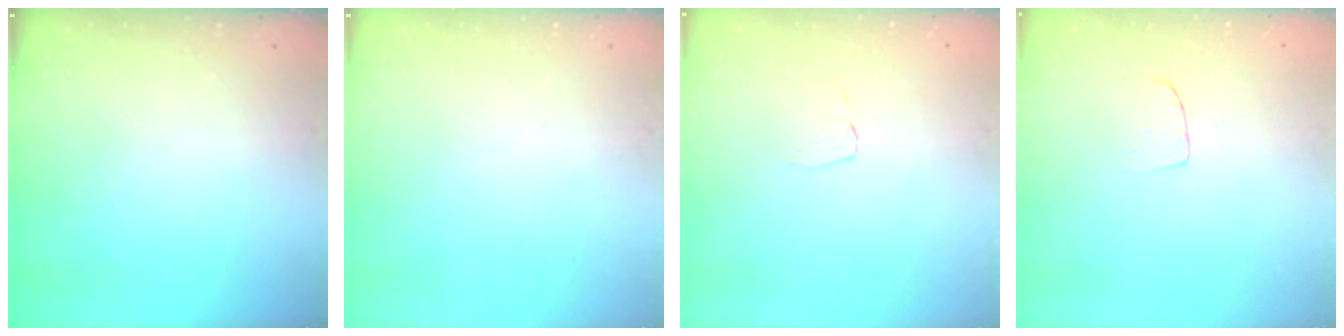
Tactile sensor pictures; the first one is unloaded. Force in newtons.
{"total": 0.0}
{"total": 3.6, "press": 3.6, "slide": 0.3}
{"total": 5.5, "press": 5.5, "slide": 0.3}